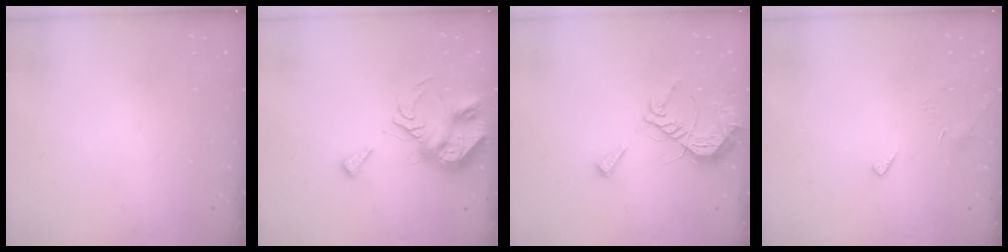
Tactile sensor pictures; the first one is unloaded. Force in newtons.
{"total": 9.6, "press": 9.5, "slide": 1.3}
{"total": 9.9, "press": 9.9, "slide": 0.6}
{"total": 5.6, "press": 5.6, "slide": 0.3}